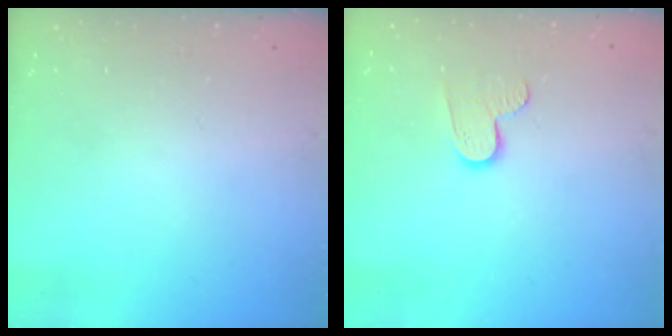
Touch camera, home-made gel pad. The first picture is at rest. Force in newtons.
{"total": 6.9, "press": 6.9, "slide": 0.2}